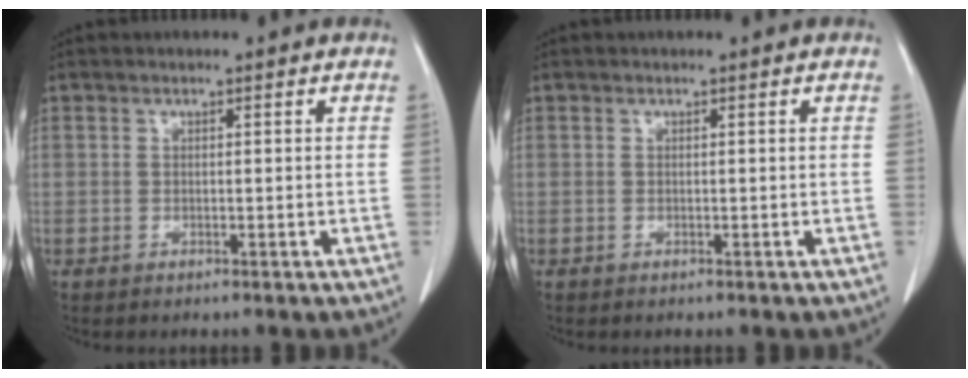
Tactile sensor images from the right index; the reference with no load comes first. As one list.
[{"total": 0.0}]